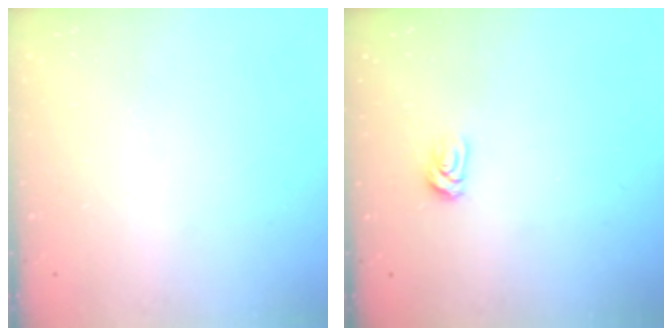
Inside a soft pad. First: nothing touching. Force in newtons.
{"total": 3.1, "press": 3.1, "slide": 0.3}